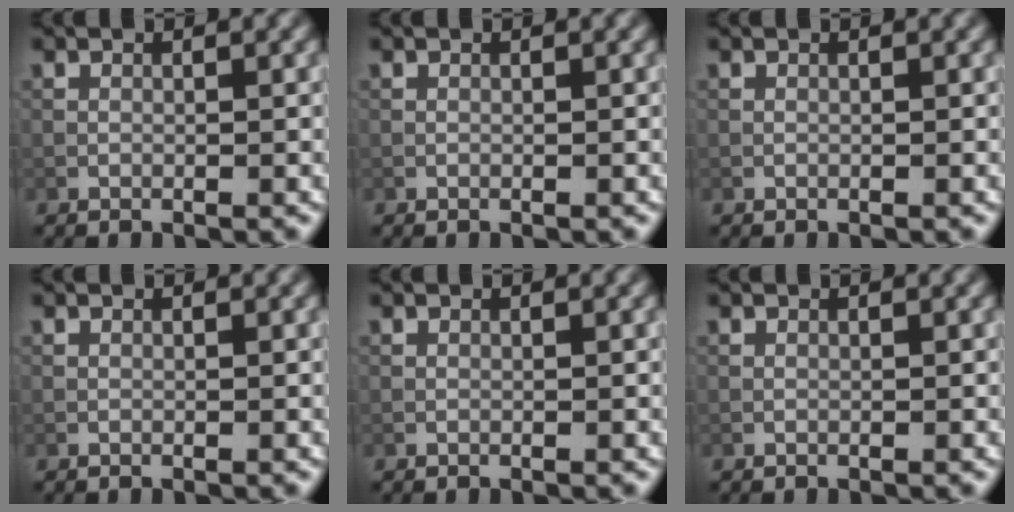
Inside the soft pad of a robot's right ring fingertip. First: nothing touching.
{"total": 0.0}
{"total": 0.0}
{"total": 0.0}
{"total": 0.0}
{"total": 0.0}